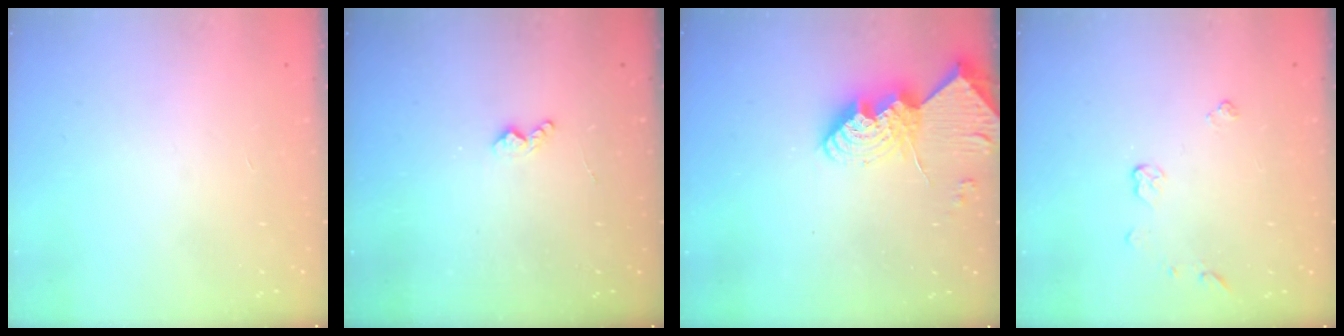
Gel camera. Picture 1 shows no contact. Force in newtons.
{"total": 4.2, "press": 4.2, "slide": 0.5}
{"total": 14.0, "press": 14.0, "slide": 0.9}
{"total": 4.8, "press": 4.8, "slide": 0.6}